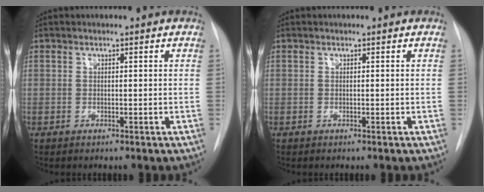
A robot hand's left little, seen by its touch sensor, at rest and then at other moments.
{"total": 0.0}